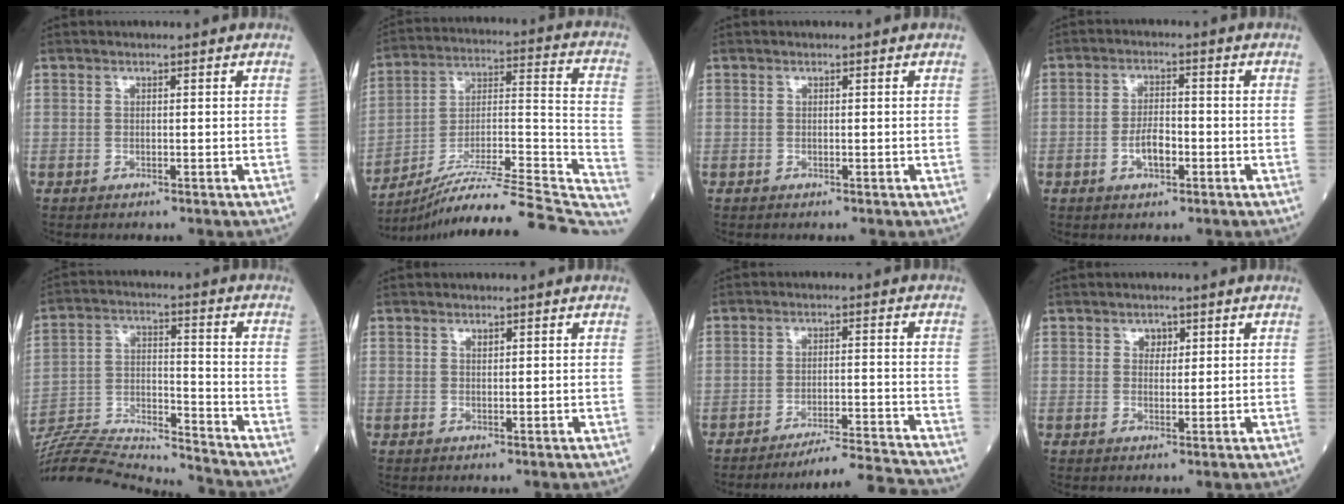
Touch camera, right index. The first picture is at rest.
{"total": 30.7, "force": [-27.6, -0.1, 13.4], "torque": [-0.137, -0.012, -0.406]}
{"total": 0.0}
{"total": 4.1, "force": [-1.4, 1.7, 3.5], "torque": [-0.066, 0.003, -0.027]}
{"total": 21.5, "force": [-20.5, 0.0, 6.4], "torque": [-0.146, -0.012, -0.339]}
{"total": 0.5, "force": [0.4, 0.2, 0.3], "torque": [-0.007, -0.002, 0.006]}
{"total": 9.7, "force": [-9.4, -2.4, 1.1], "torque": [-0.004, -0.002, -0.147]}
{"total": 1.8, "force": [0.9, 1.4, 0.9], "torque": [-0.007, 0.000, 0.012]}